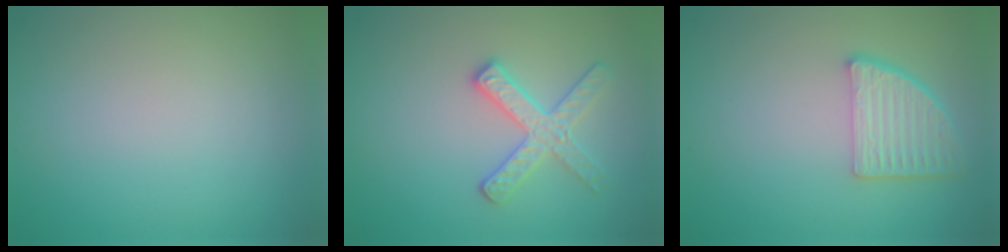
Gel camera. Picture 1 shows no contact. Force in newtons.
{"total": 2.8, "press": 2.7, "slide": 0.6}
{"total": 4.5, "press": 3.6, "slide": 2.7}